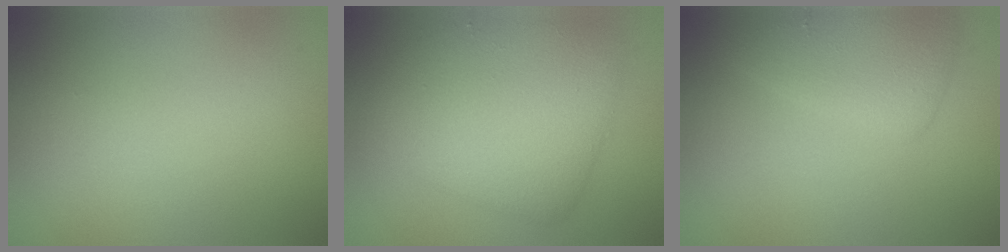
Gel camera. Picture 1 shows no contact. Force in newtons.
{"total": 6.6, "press": 6.6, "slide": 0.2}
{"total": 3.4, "press": 3.4, "slide": 0.0}